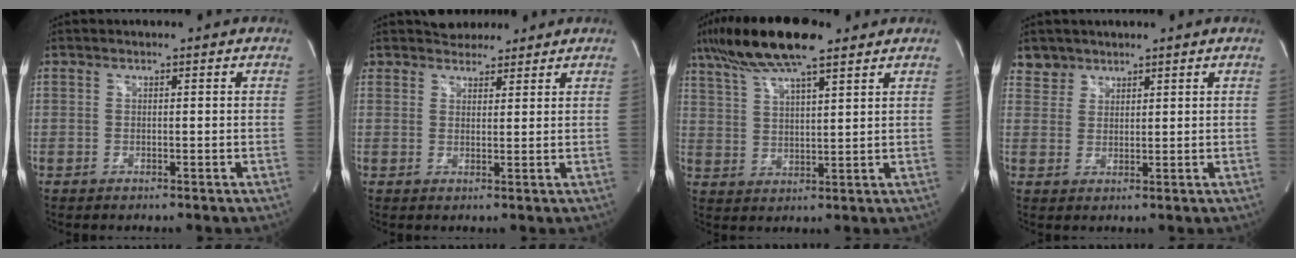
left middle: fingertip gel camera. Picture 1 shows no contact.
{"total": 3.7, "force": [3.3, 1.7, 0.2], "torque": [-0.004, 0.012, 0.053]}
{"total": 13.1, "force": [9.6, 2.2, 8.7], "torque": [-0.169, 0.024, 0.173]}
{"total": 3.0, "force": [2.3, 1.8, -0.4], "torque": [0.017, 0.005, 0.041]}